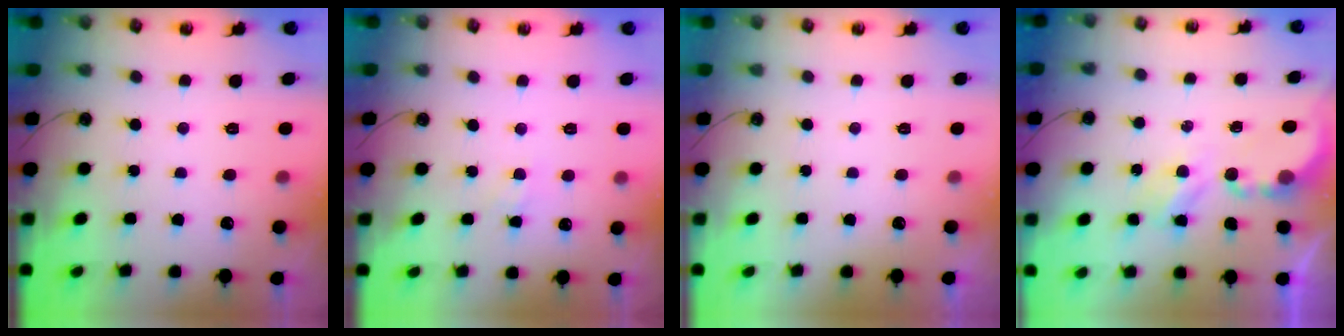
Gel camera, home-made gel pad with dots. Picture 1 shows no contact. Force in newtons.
{"total": 3.1, "press": 3.0, "slide": 0.4}
{"total": 0.0}
{"total": 3.9, "press": 3.9, "slide": 0.1}